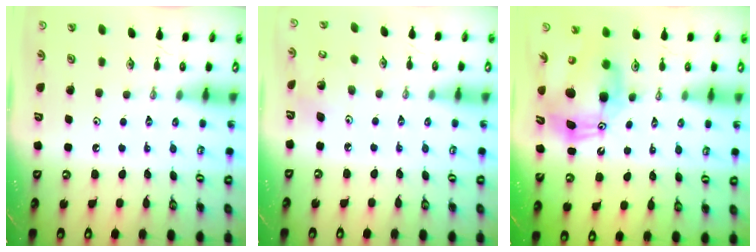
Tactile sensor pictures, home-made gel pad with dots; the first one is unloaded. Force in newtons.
{"total": 4.6, "press": 4.5, "slide": 1.2}
{"total": 12.1, "press": 11.9, "slide": 2.3}